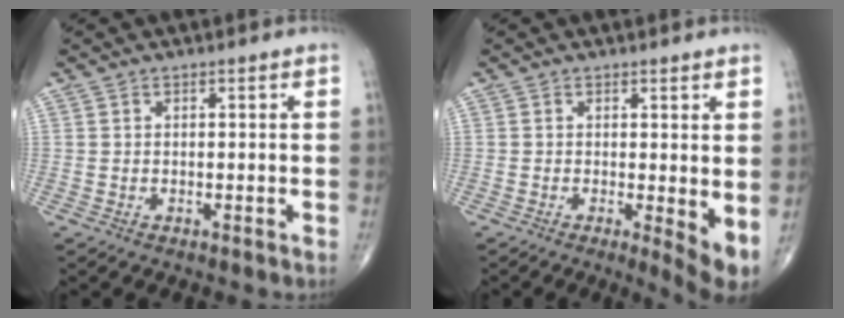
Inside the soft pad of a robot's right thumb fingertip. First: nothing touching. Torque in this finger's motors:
{"motor_torque": [-0.09, 0.55, 0.36, 0.14, 0.18]}